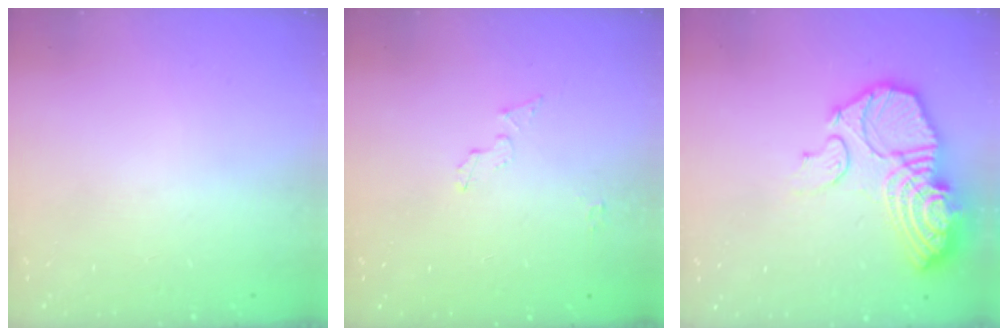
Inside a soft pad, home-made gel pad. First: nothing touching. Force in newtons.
{"total": 4.0, "press": 4.0, "slide": 0.3}
{"total": 19.5, "press": 19.5, "slide": 1.9}